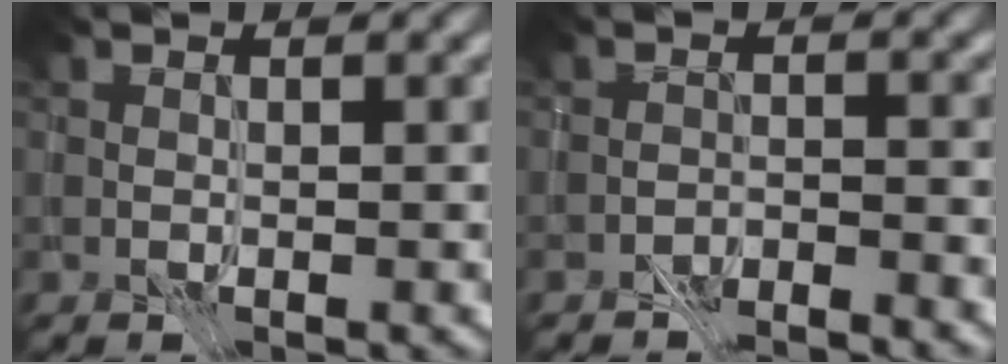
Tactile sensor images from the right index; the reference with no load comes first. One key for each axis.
{"total": 2.9, "fx": -2.9, "fy": 0.0, "fz": 0.1, "tx": -0.001, "ty": 0.005, "tz": -0.052}